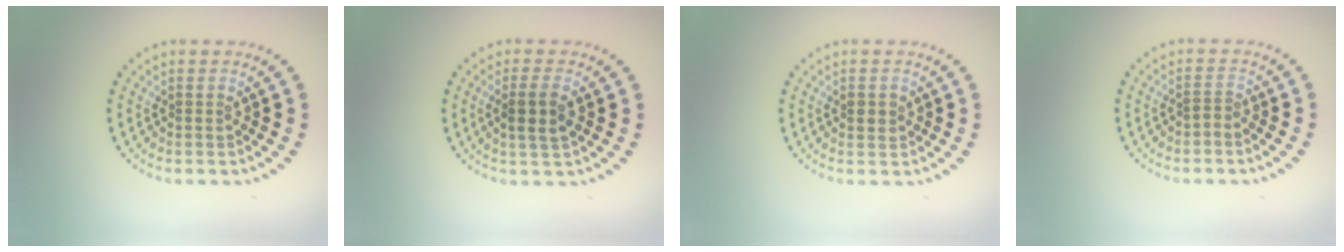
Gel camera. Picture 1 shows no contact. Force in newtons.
{"total": 2.5, "press": 2.4, "slide": 0.8}
{"total": 1.0, "press": 1.0, "slide": 0.1}
{"total": 0.8, "press": 0.2, "slide": 0.7}